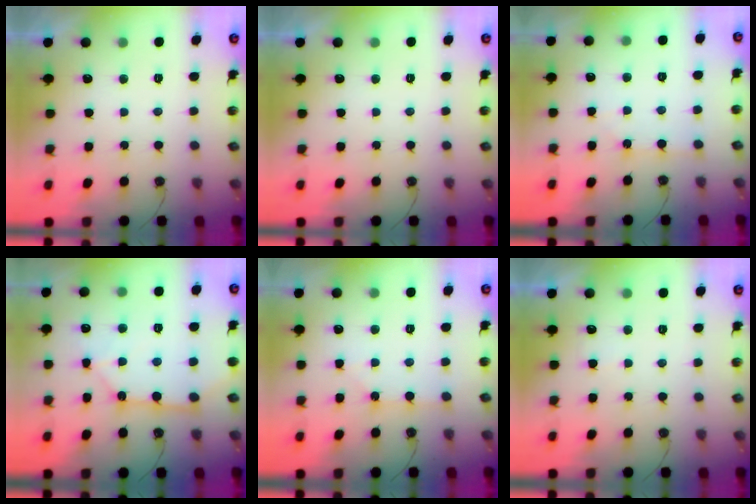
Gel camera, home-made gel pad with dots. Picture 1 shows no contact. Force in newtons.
{"total": 0.0}
{"total": 2.1, "press": 2.1, "slide": 0.3}
{"total": 12.1, "press": 12.0, "slide": 1.5}
{"total": 1.7, "press": 1.7, "slide": 0.3}
{"total": 3.9, "press": 3.9, "slide": 0.6}